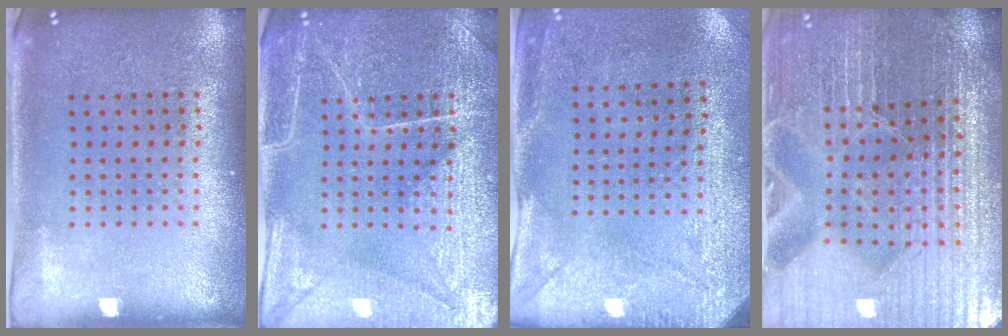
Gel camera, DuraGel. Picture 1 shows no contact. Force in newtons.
{"total": 4.3, "press": 4.2, "slide": 1.1}
{"total": 3.0, "press": 2.3, "slide": 1.9}
{"total": 4.9, "press": 4.7, "slide": 1.4}